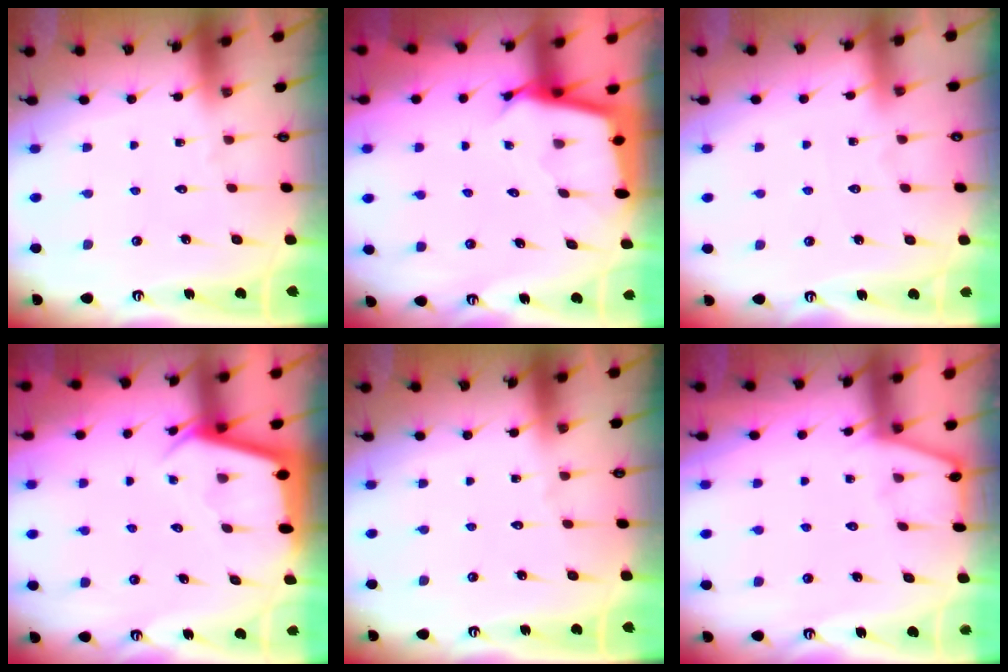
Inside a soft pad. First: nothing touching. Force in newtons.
{"total": 2.5, "press": 2.5, "slide": 0.1}
{"total": 2.4, "press": 2.4, "slide": 0.4}
{"total": 2.9, "press": 2.8, "slide": 0.3}
{"total": 0.0}
{"total": 2.6, "press": 2.6, "slide": 0.4}